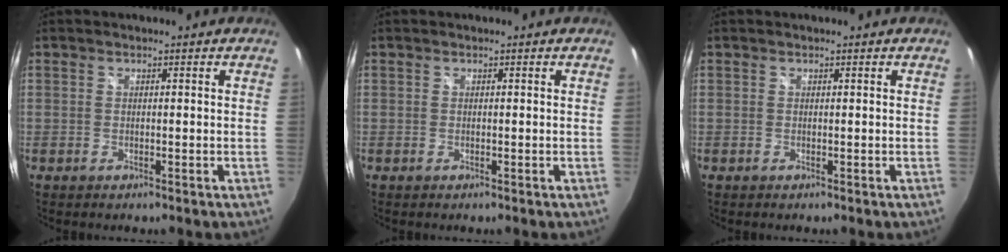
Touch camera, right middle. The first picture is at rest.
{"total": 0.0}
{"total": 0.0}